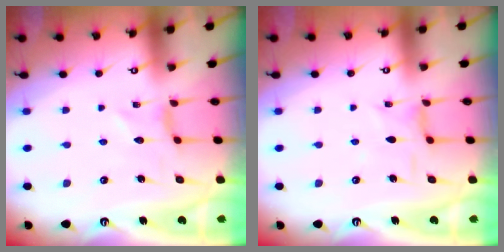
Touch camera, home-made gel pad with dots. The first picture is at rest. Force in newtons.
{"total": 3.1, "press": 3.0, "slide": 0.5}